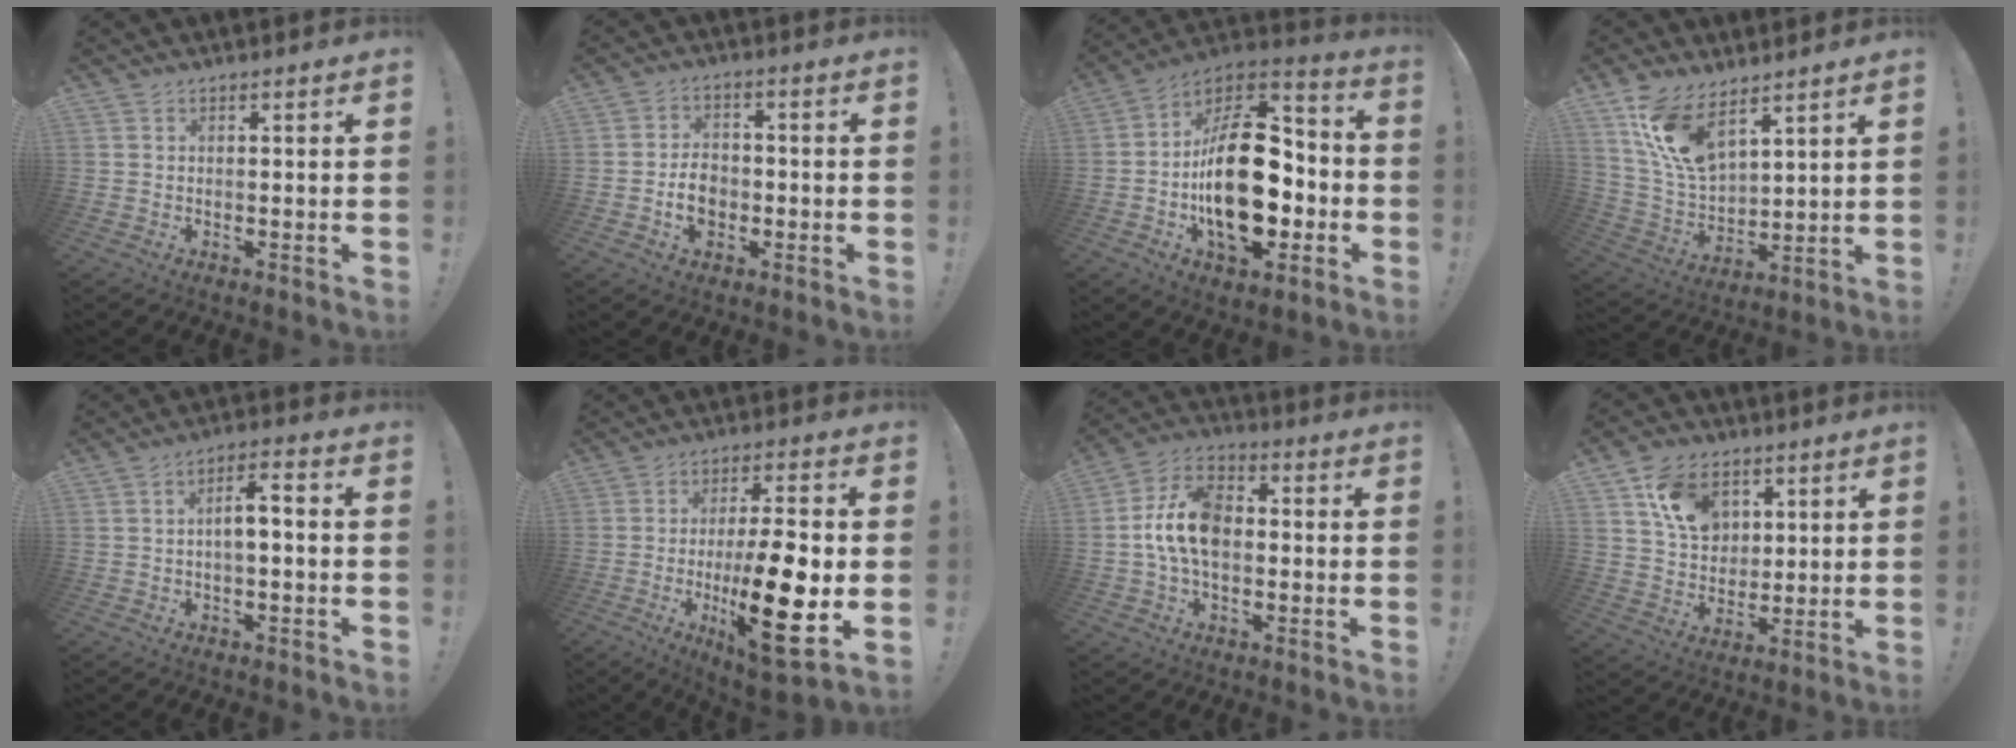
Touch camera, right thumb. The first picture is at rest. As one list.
[{"total": 6.5, "force": [-1.9, 5.3, 3.3], "torque": [-0.052, 0.011, -0.034]}, {"total": 27.4, "force": [-3.6, 15.8, 22.1], "torque": [-0.387, 0.026, -0.046]}, {"total": 14.6, "force": [9.6, 7.1, 8.4], "torque": [-0.179, -0.049, 0.184]}, {"total": 5.5, "force": [-1.0, 1.7, 5.1], "torque": [-0.085, 0.009, -0.020]}, {"total": 20.1, "force": [-3.9, 5.8, 18.9], "torque": [-0.312, 0.003, -0.055]}, {"total": 12.9, "force": [-0.8, 8.1, 10.0], "torque": [-0.186, 0.010, -0.014]}, {"total": 12.8, "force": [6.0, 9.5, 6.1], "torque": [-0.095, -0.017, 0.118]}]